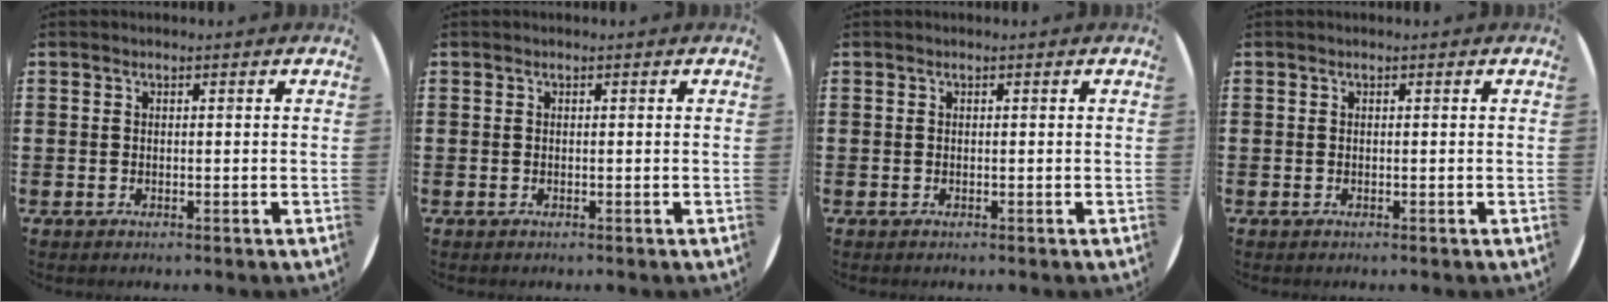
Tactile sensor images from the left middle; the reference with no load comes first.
{"total": 0.0}
{"total": 0.0}
{"total": 0.0}